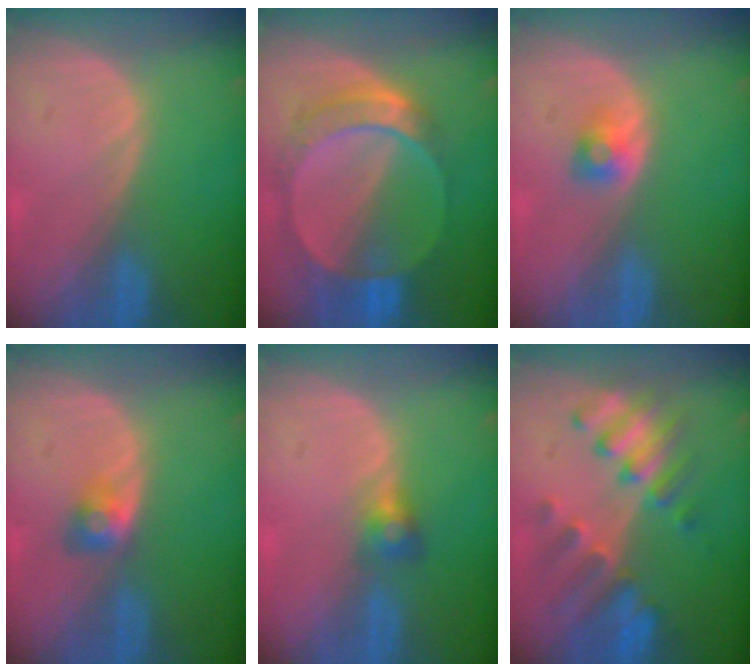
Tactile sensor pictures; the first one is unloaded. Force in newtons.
{"total": 8.9, "press": 7.9, "slide": 4.0}
{"total": 2.2, "press": 2.2, "slide": 0.3}
{"total": 3.0, "press": 2.7, "slide": 1.3}
{"total": 2.6, "press": 2.5, "slide": 0.7}
{"total": 8.4, "press": 8.2, "slide": 2.1}